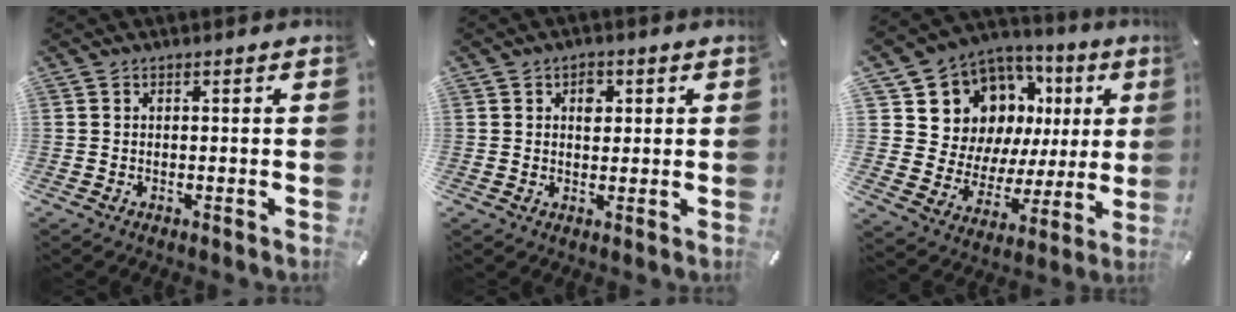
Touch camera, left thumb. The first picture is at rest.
{"total": 3.4, "force": [1.0, 2.5, 2.1], "torque": [-0.013, -0.005, 0.008]}
{"total": 12.9, "force": [6.5, 10.5, 3.9], "torque": [-0.073, -0.066, 0.135]}